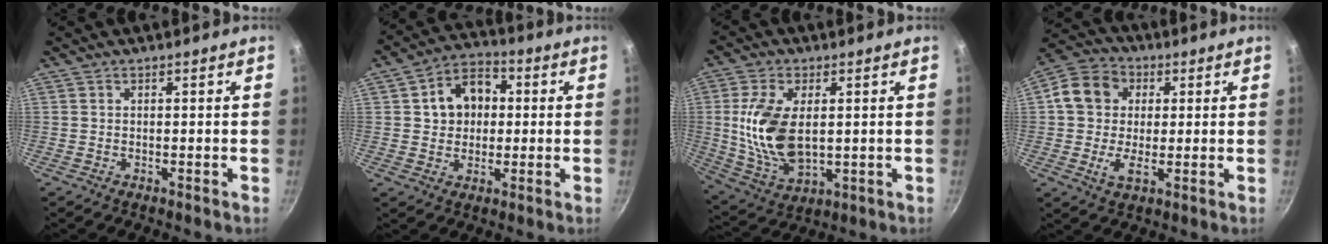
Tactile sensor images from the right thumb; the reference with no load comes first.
{"total": 10.2, "force": [1.5, 8.1, 6.0], "torque": [-0.055, 0.016, 0.014]}
{"total": 14.6, "force": [1.4, 8.3, 12.0], "torque": [-0.224, -0.013, 0.036]}
{"total": 11.3, "force": [1.8, 9.1, 6.5], "torque": [-0.097, 0.011, 0.014]}